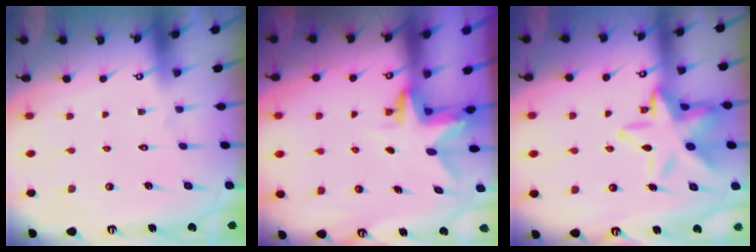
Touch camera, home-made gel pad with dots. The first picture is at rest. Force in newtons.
{"total": 3.1, "press": 3.1, "slide": 0.2}
{"total": 15.7, "press": 15.6, "slide": 1.5}